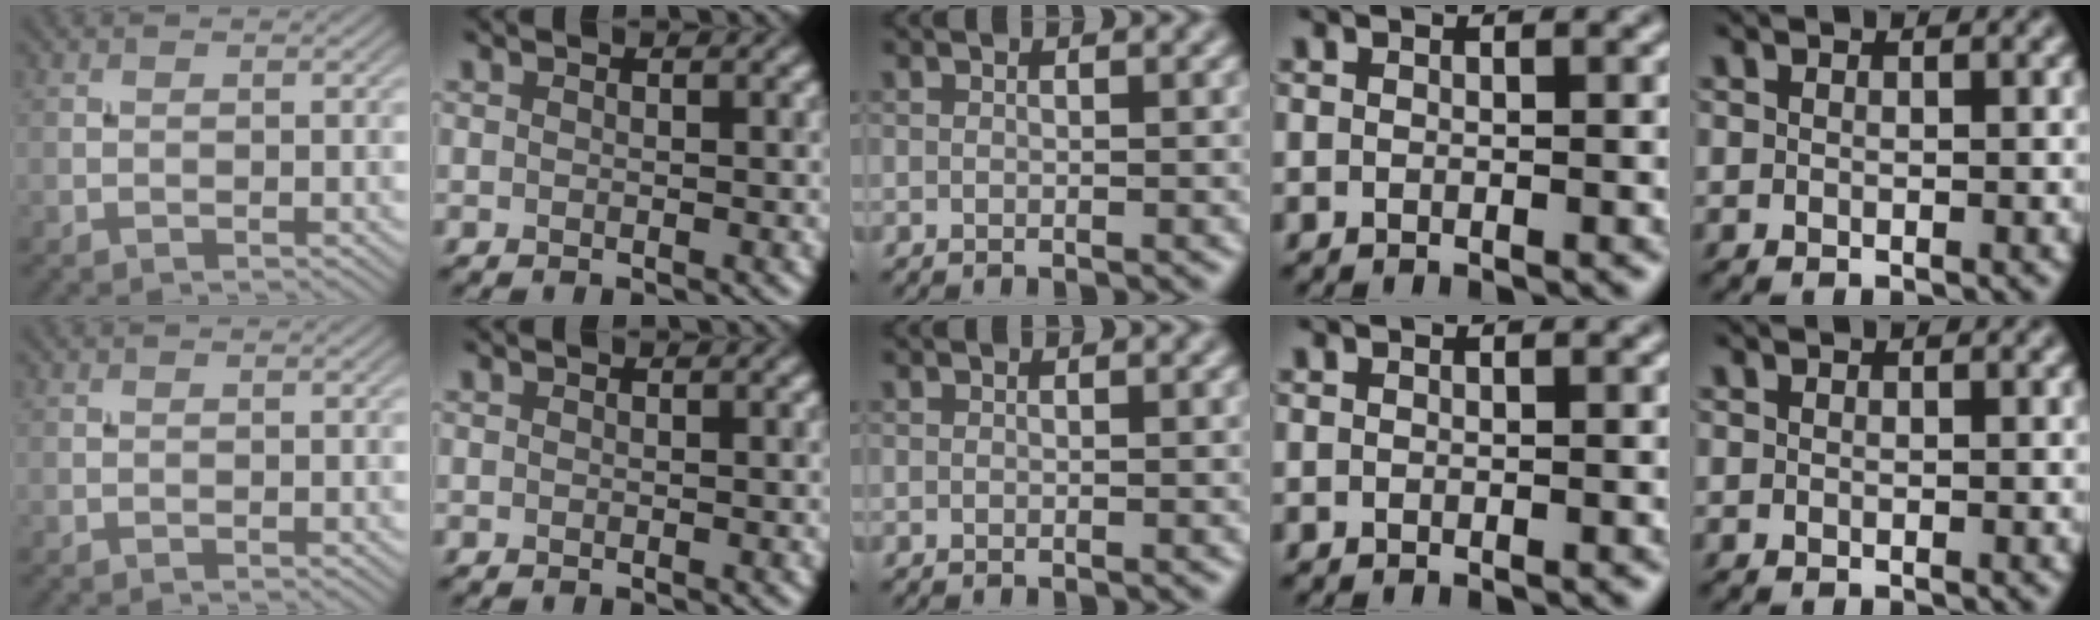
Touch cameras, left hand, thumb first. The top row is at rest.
{}